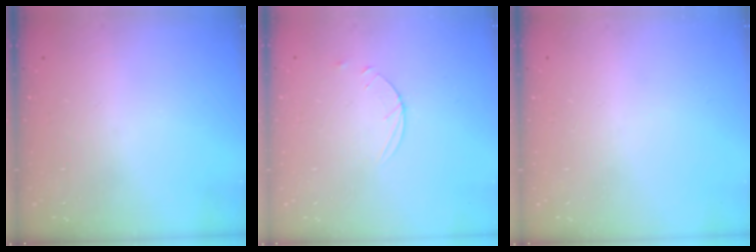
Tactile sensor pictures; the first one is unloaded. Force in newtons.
{"total": 3.6, "press": 3.6, "slide": 0.5}
{"total": 0.0}